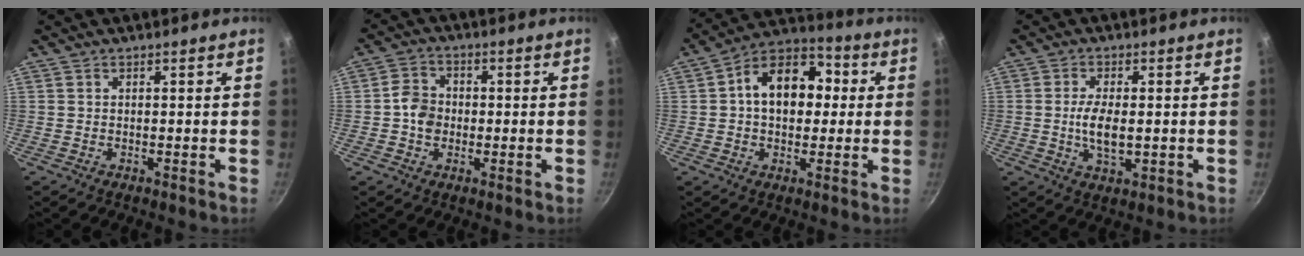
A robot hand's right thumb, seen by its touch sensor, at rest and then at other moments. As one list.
[{"total": 5.3, "force": [-0.6, 4.5, 2.7], "torque": [-0.028, 0.016, -0.021]}, {"total": 14.8, "force": [1.7, 10.3, 10.5], "torque": [-0.114, 0.031, 0.007]}, {"total": 6.2, "force": [-0.3, 2.8, 5.5], "torque": [-0.110, -0.002, -0.005]}]